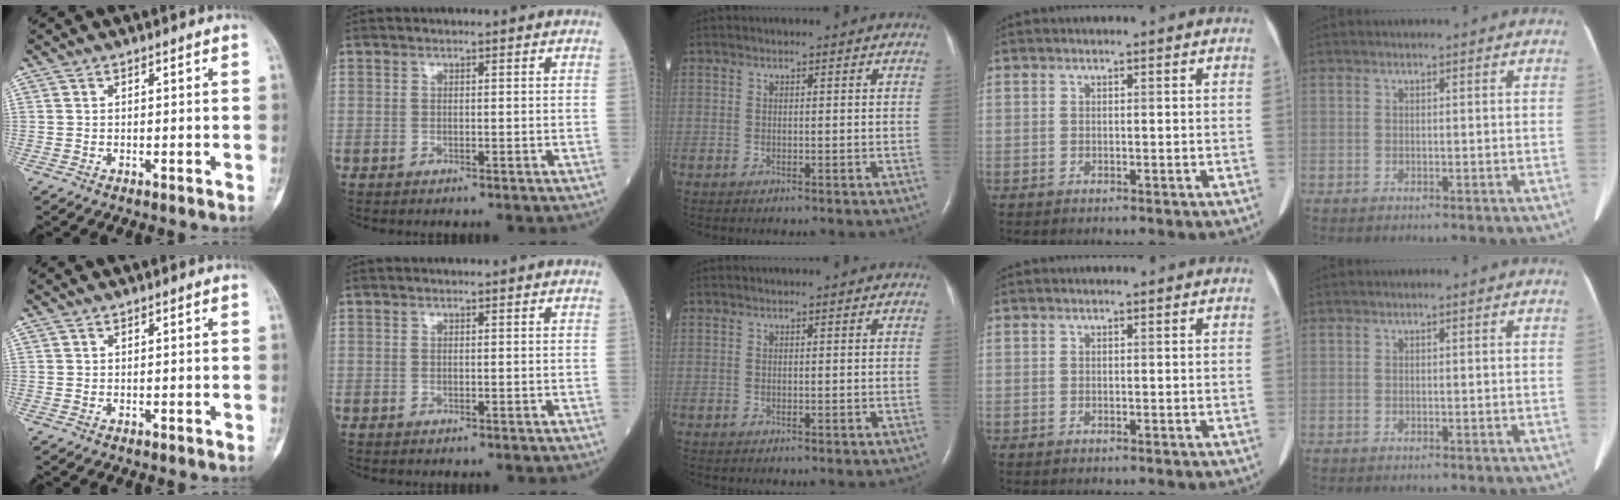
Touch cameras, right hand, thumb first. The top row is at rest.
{}